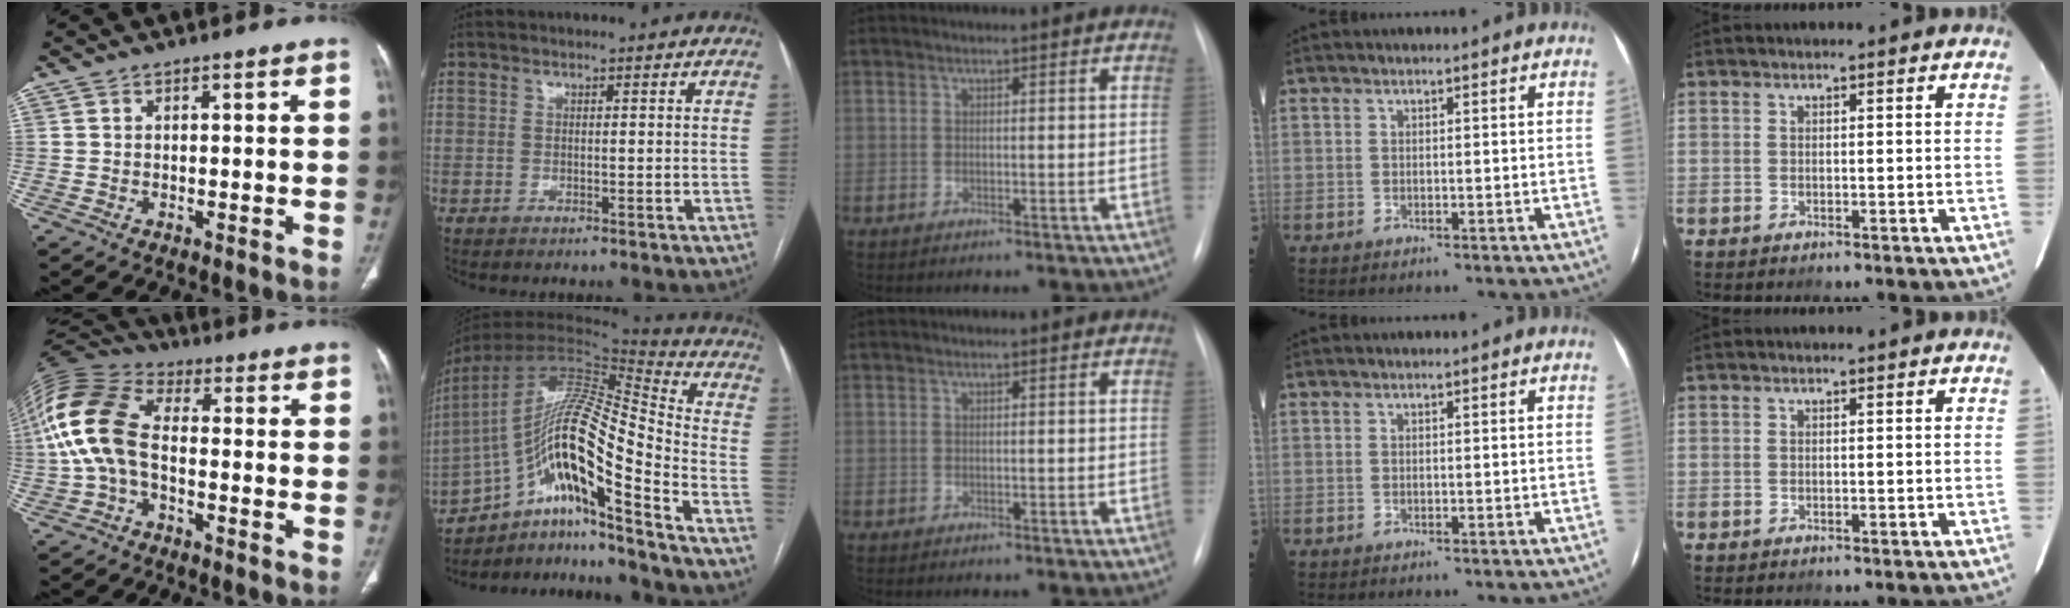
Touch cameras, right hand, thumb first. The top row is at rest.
{"thumb": {"total": 14.8, "force": [-1.2, 8.9, 11.8], "torque": [-0.254, 0.035, -0.031]}, "index": {"total": 20.4, "force": [-11.4, 1.4, 16.8], "torque": [-0.329, 0.012, -0.202]}}